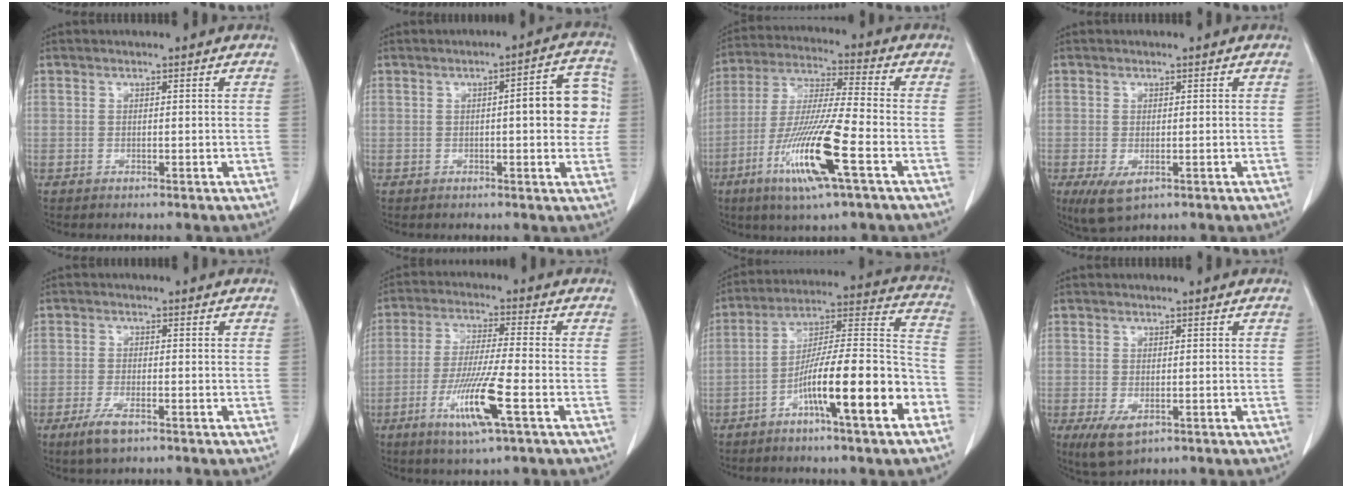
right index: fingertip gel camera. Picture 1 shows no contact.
{"total": 8.1, "force": [0.3, 1.9, 7.9], "torque": [-0.094, 0.022, 0.000]}
{"total": 15.3, "force": [-6.2, 0.4, 14.0], "torque": [-0.284, -0.023, -0.116]}
{"total": 4.5, "force": [-1.9, 2.0, 3.5], "torque": [-0.067, -0.014, -0.021]}
{"total": 4.1, "force": [-2.6, 1.0, 3.0], "torque": [-0.068, -0.006, -0.044]}
{"total": 10.7, "force": [-4.2, 0.0, 9.9], "torque": [-0.193, -0.019, -0.080]}
{"total": 17.3, "force": [-7.7, 1.2, 15.5], "torque": [-0.246, 0.008, -0.128]}
{"total": 4.5, "force": [-2.1, 2.0, 3.5], "torque": [-0.069, -0.012, -0.025]}